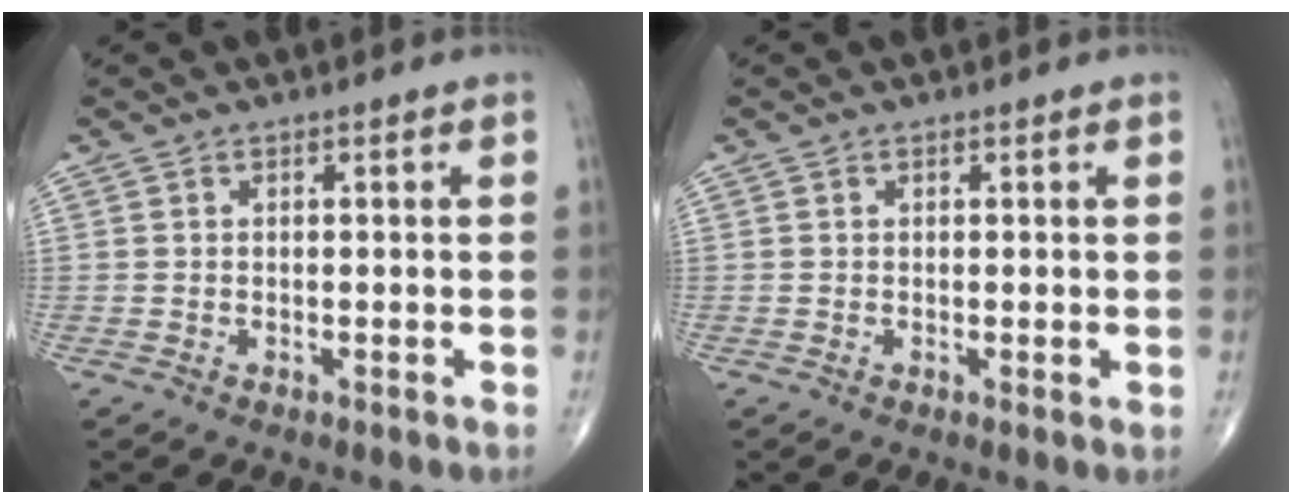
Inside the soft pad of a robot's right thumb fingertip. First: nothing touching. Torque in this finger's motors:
{"motor_torque": [-0.20, 0.15, 0.24, 0.23, -0.02]}